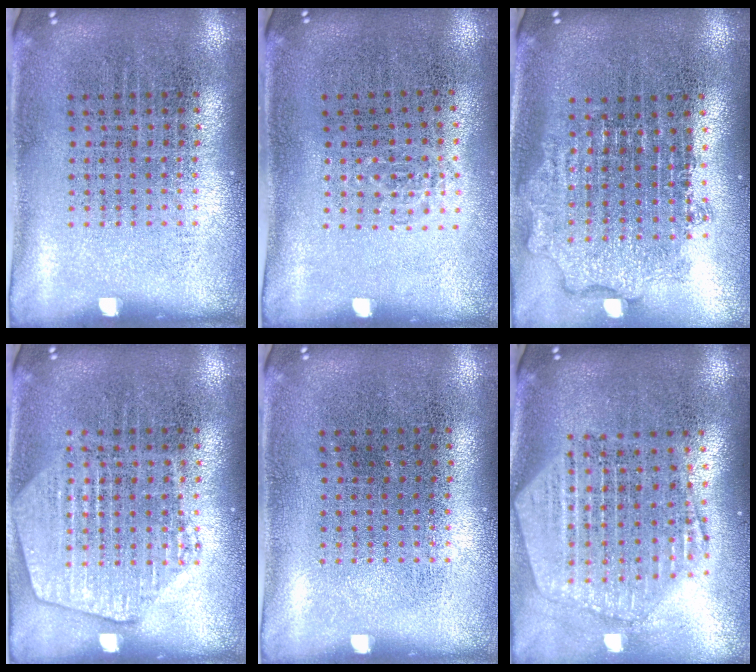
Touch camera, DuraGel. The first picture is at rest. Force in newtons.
{"total": 0.6, "press": 0.5, "slide": 0.3}
{"total": 1.9, "press": 1.5, "slide": 1.2}
{"total": 2.4, "press": 2.4, "slide": 0.3}
{"total": 0.0}
{"total": 2.6, "press": 2.2, "slide": 1.3}